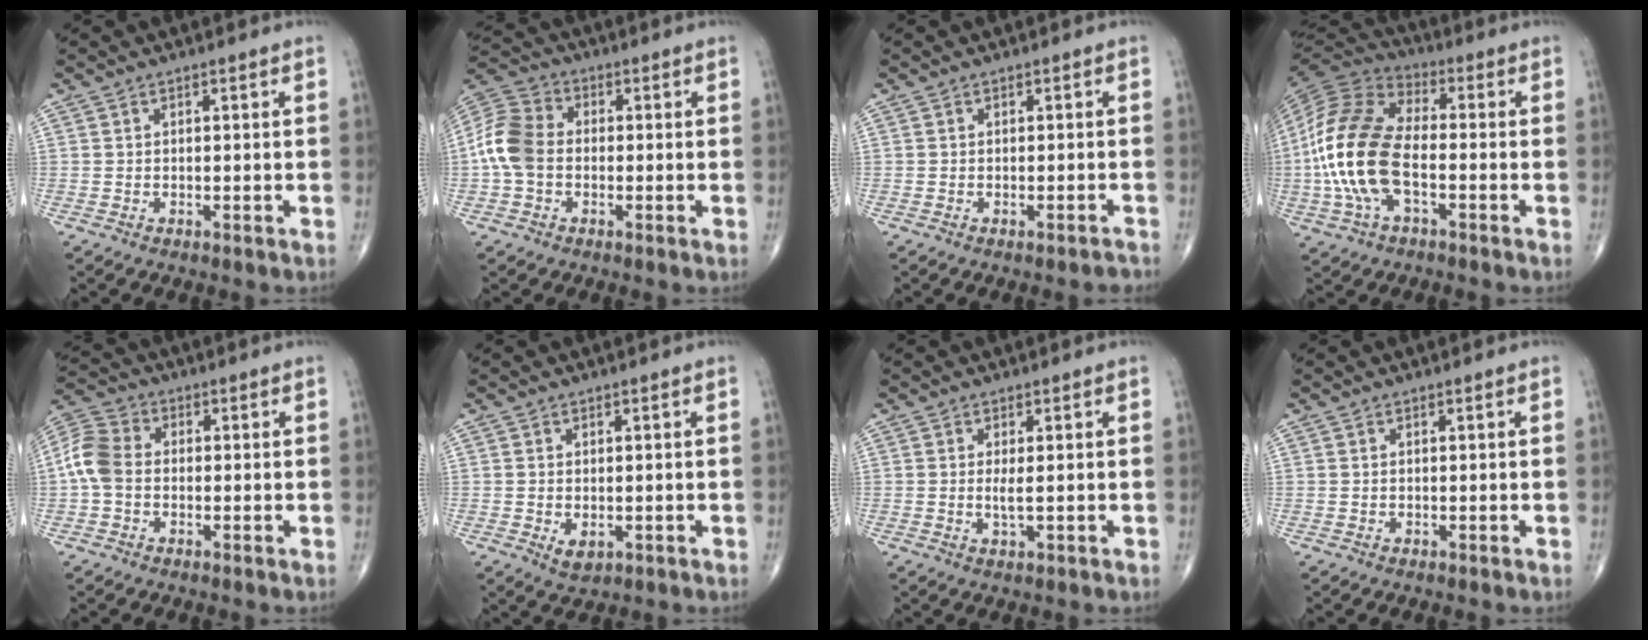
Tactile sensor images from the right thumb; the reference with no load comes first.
{"total": 9.5, "force": [-1.2, 7.0, 6.3], "torque": [-0.125, 0.028, -0.036]}
{"total": 1.1, "force": [-1.0, 0.0, 0.5], "torque": [-0.010, 0.010, -0.010]}
{"total": 18.0, "force": [-3.1, 9.5, 14.9], "torque": [-0.312, 0.027, -0.063]}
{"total": 7.5, "force": [-0.8, 5.5, 5.1], "torque": [-0.102, 0.020, -0.029]}
{"total": 2.7, "force": [-0.6, 1.8, 1.9], "torque": [-0.025, -0.002, 0.000]}
{"total": 1.8, "force": [0.1, 0.2, 1.8], "torque": [-0.039, -0.004, 0.005]}
{"total": 0.0}